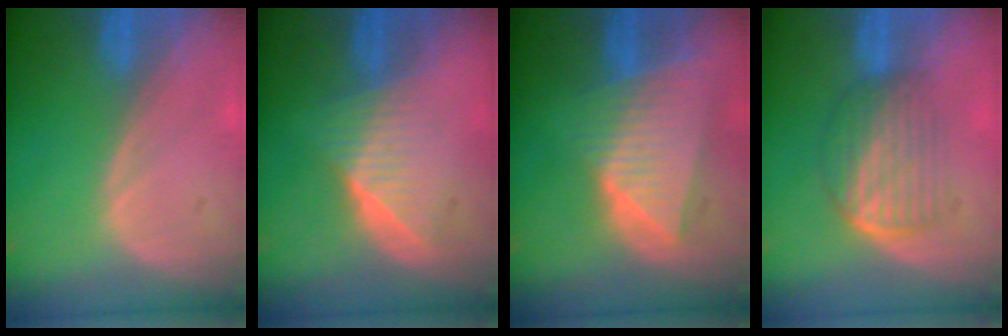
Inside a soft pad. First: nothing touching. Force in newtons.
{"total": 6.5, "press": 5.9, "slide": 2.6}
{"total": 9.1, "press": 8.2, "slide": 4.1}
{"total": 7.1, "press": 6.0, "slide": 3.8}